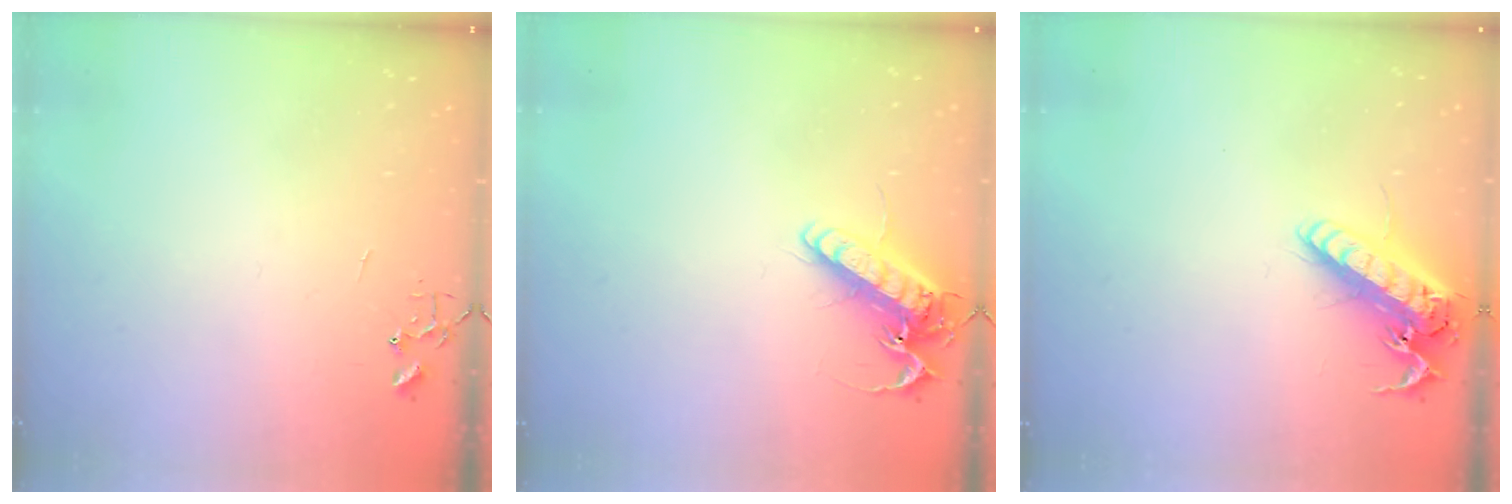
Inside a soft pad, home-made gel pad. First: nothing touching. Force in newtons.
{"total": 14.8, "press": 14.6, "slide": 2.4}
{"total": 17.4, "press": 17.1, "slide": 3.3}